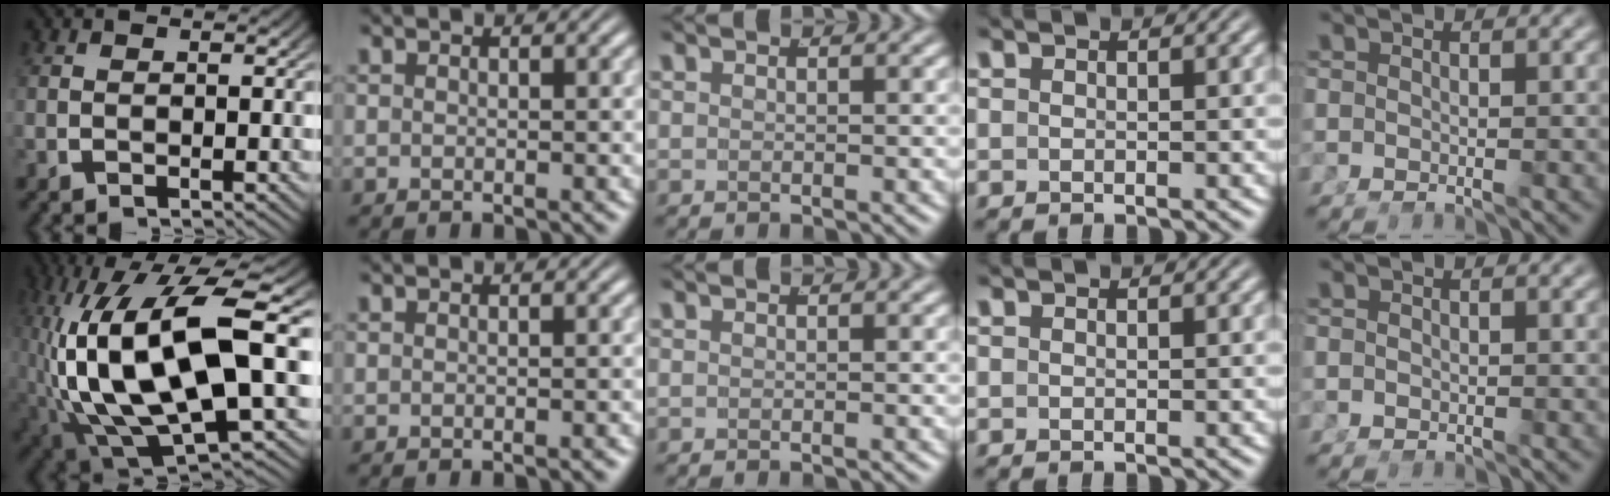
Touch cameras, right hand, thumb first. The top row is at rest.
{"thumb": {"total": 20.6, "force": [-2.4, 11.8, 16.7], "torque": [-0.363, -0.059, -0.007]}, "index": {"total": 0.5, "force": [-0.5, -0.2, 0.2], "torque": [-0.005, 0.002, -0.007]}}